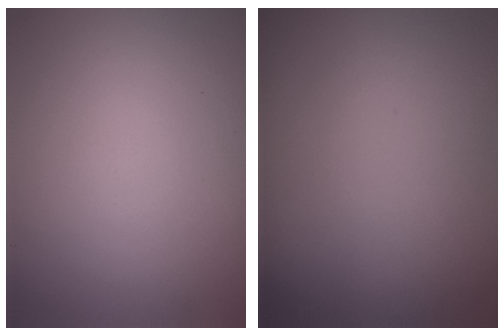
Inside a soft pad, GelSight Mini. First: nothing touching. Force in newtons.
{"total": 0.0}